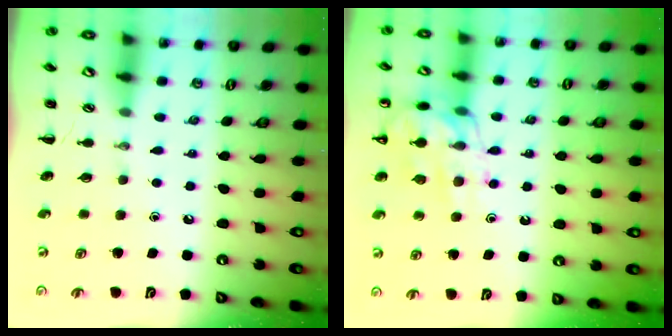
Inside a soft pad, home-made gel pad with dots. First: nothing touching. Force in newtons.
{"total": 14.7, "press": 14.5, "slide": 2.2}